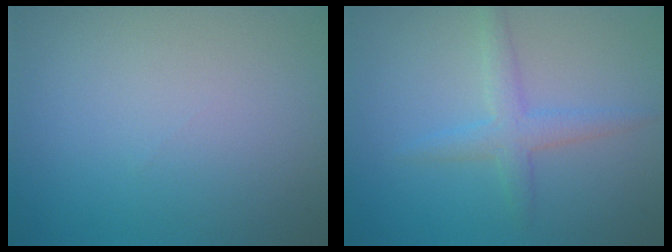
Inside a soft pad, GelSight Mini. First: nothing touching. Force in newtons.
{"total": 2.6, "press": 2.6, "slide": 0.0}